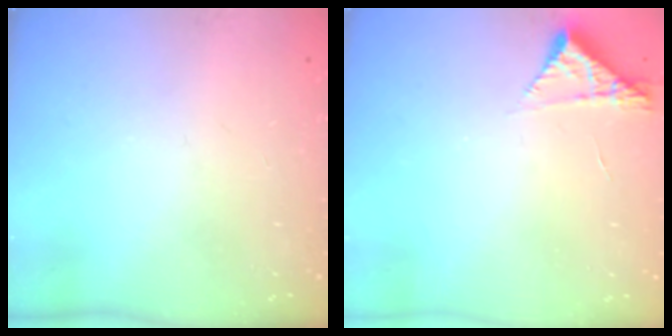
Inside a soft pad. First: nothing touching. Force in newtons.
{"total": 4.3, "press": 4.3, "slide": 0.3}